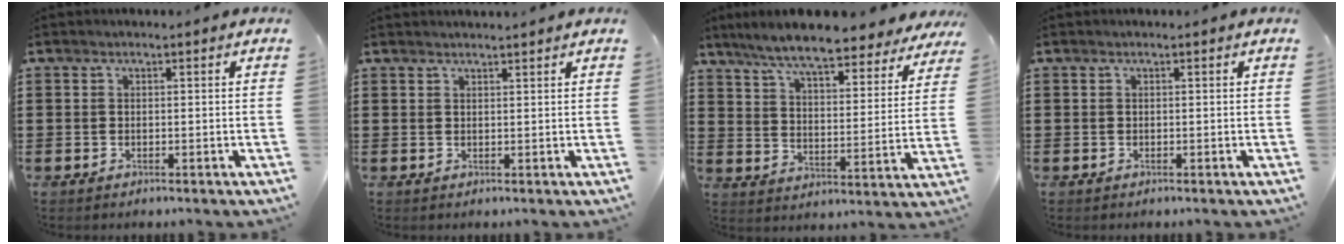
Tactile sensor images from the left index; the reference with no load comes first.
{"total": 1.2, "force": [1.2, -0.1, 0.2], "torque": [-0.005, -0.003, 0.024]}
{"total": 8.3, "force": [7.4, 0.4, 3.7], "torque": [-0.102, -0.042, 0.128]}
{"total": 0.0}